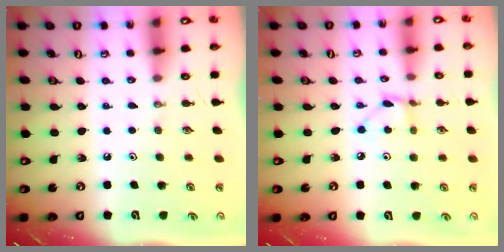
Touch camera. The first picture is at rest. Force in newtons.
{"total": 2.9, "press": 2.9, "slide": 0.2}